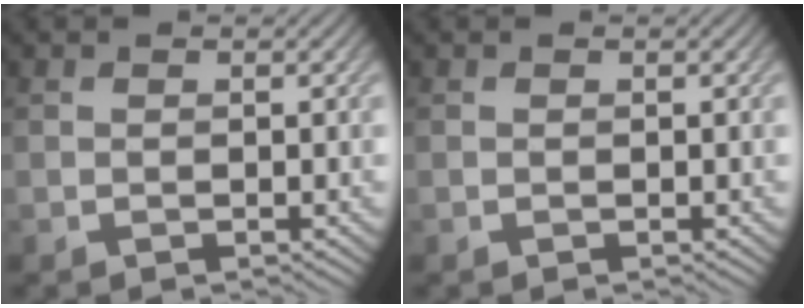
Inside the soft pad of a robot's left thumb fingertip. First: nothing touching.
{"total": 0.0}